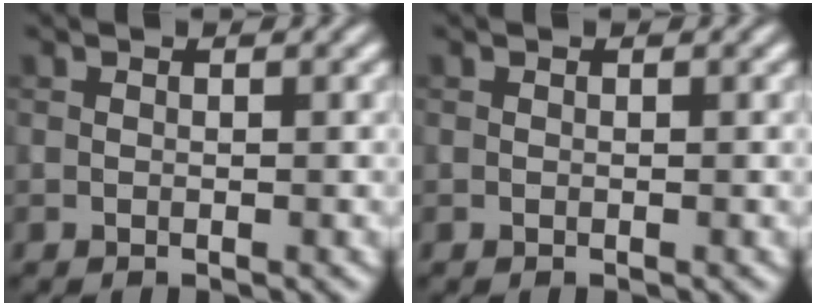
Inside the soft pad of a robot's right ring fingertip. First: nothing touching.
{"total": 0.0}